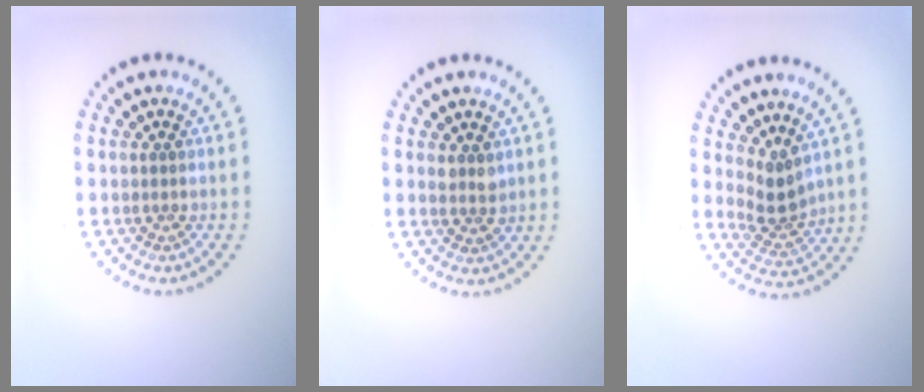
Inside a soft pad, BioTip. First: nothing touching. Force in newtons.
{"total": 1.4, "press": 1.3, "slide": 0.6}
{"total": 2.5, "press": 1.8, "slide": 1.8}